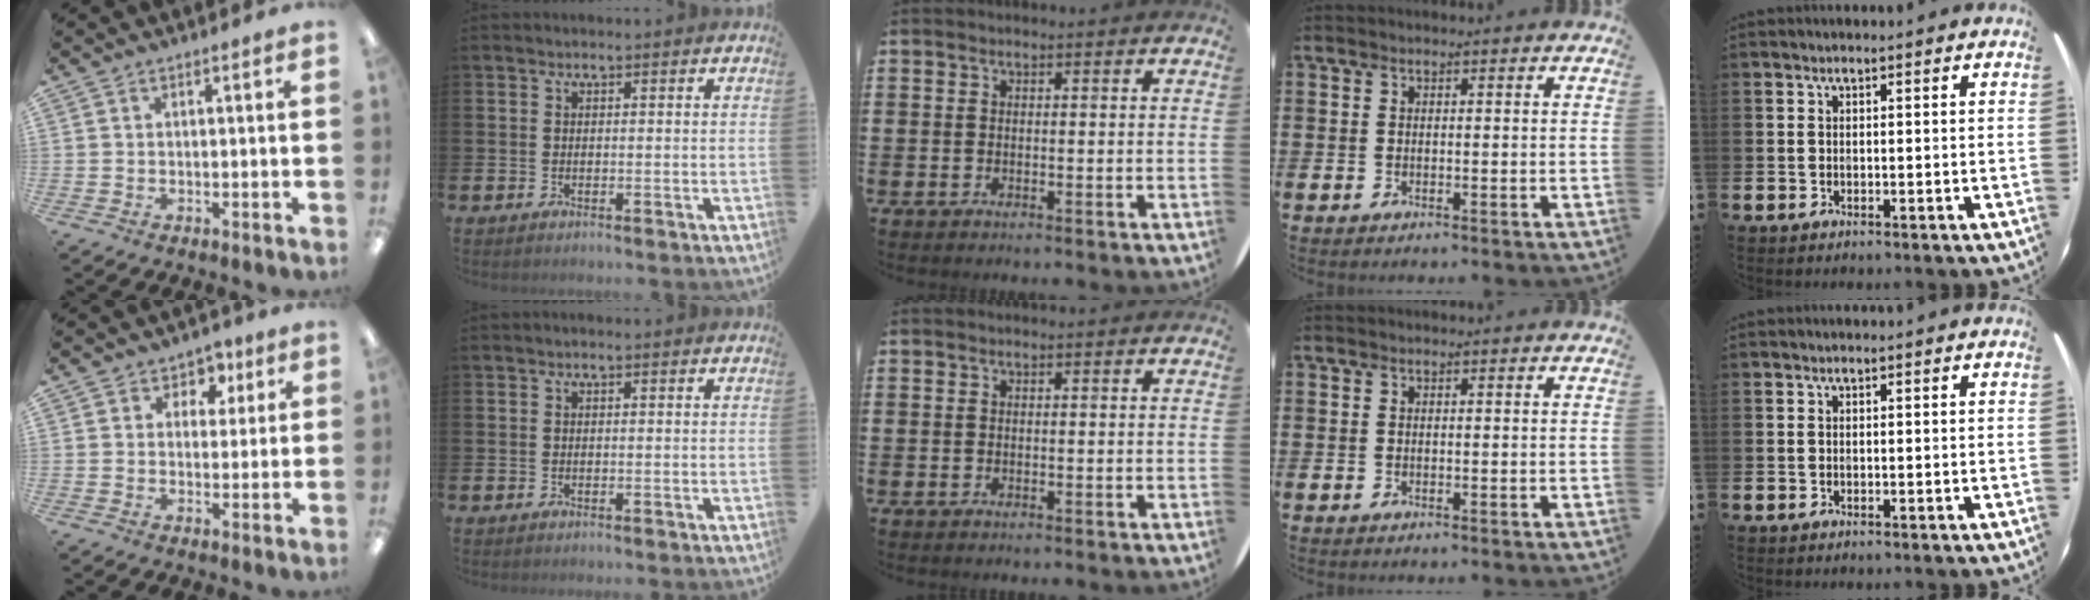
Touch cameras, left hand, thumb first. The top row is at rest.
{"thumb": {"total": 4.4, "force": [1.9, 3.9, 1.1], "torque": [-0.012, 0.000, 0.030]}}